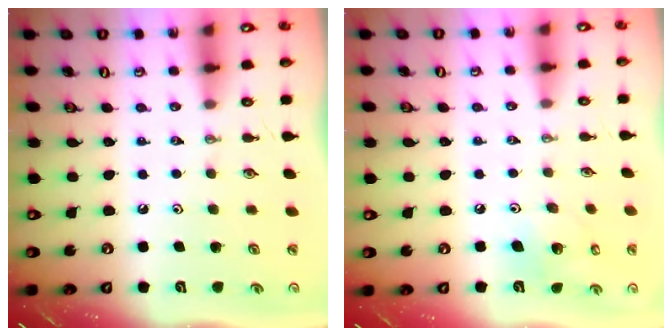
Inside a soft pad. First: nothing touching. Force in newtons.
{"total": 9.4, "press": 9.2, "slide": 1.8}